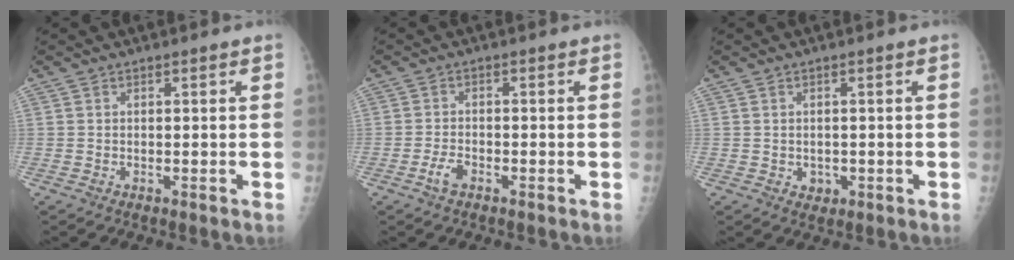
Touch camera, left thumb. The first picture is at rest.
{"total": 2.6, "force": [-1.6, 1.3, 1.6], "torque": [-0.035, 0.008, -0.029]}
{"total": 1.9, "force": [-0.3, 1.6, 0.8], "torque": [-0.006, 0.001, 0.003]}